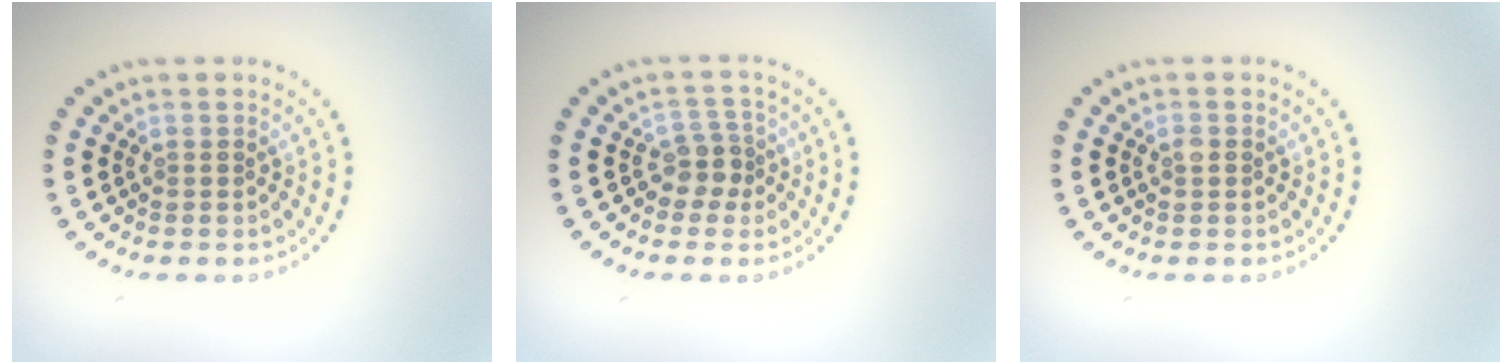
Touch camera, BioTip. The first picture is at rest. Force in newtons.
{"total": 2.3, "press": 1.8, "slide": 1.4}
{"total": 0.9, "press": 0.9, "slide": 0.1}